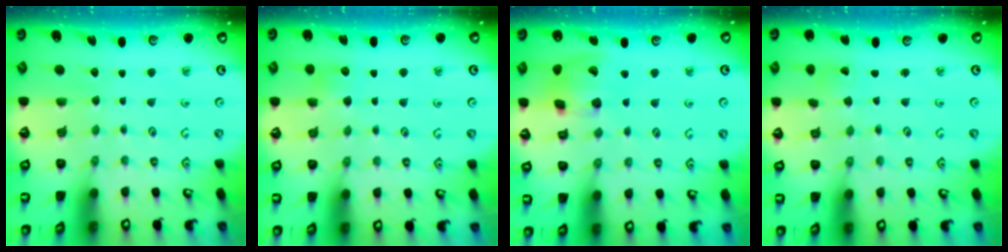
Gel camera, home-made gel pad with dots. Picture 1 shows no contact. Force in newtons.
{"total": 4.6, "press": 4.6, "slide": 0.6}
{"total": 14.9, "press": 14.7, "slide": 2.4}
{"total": 0.8, "press": 0.8, "slide": 0.1}